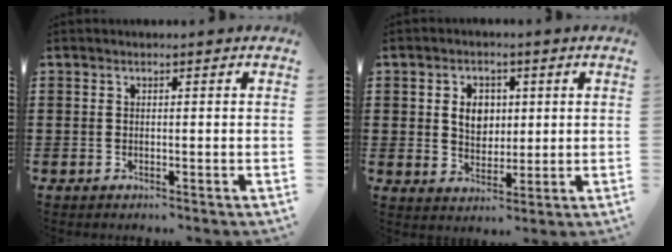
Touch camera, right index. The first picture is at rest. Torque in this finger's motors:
{"motor_torque": [0.08, 0.01, 0.17, 0.10]}